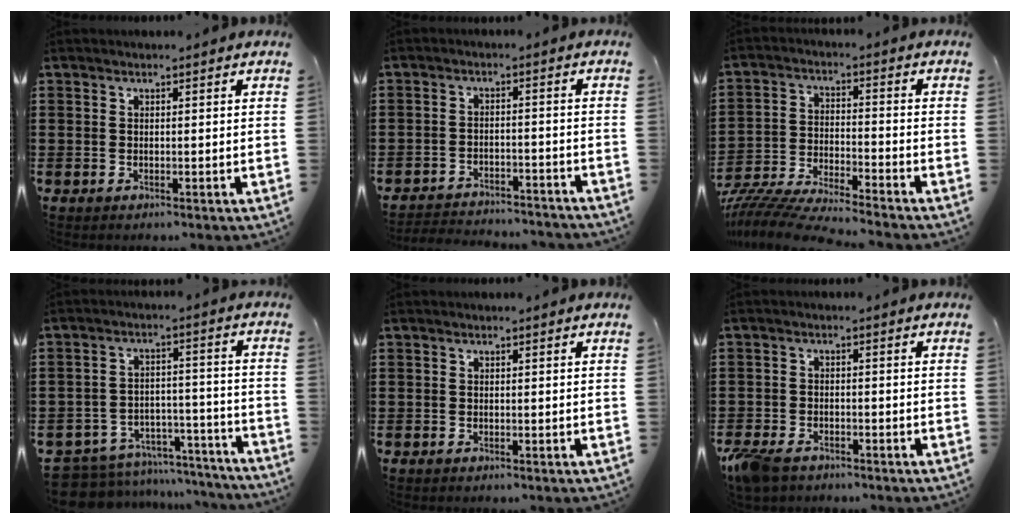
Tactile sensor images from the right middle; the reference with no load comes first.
{"total": 3.5, "force": [-3.5, 0.3, 0.2], "torque": [-0.007, 0.004, -0.076]}
{"total": 7.5, "force": [-7.4, -0.2, 1.4], "torque": [-0.039, -0.007, -0.150]}
{"total": 6.9, "force": [-6.6, 1.9, 1.2], "torque": [-0.028, 0.017, -0.131]}
{"total": 0.0}
{"total": 3.5, "force": [-2.9, 1.4, 1.4], "torque": [-0.052, -0.005, -0.065]}